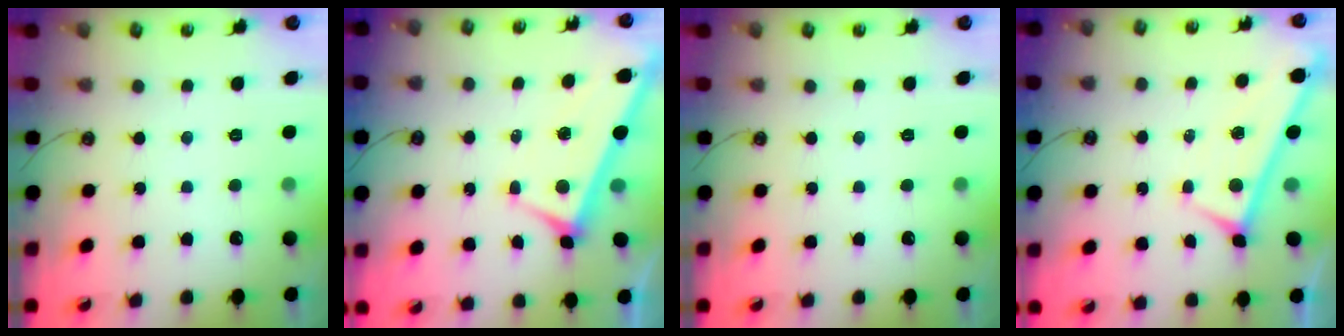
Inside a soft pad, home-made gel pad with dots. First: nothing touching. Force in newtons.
{"total": 3.6, "press": 3.6, "slide": 0.4}
{"total": 0.0}
{"total": 0.0}